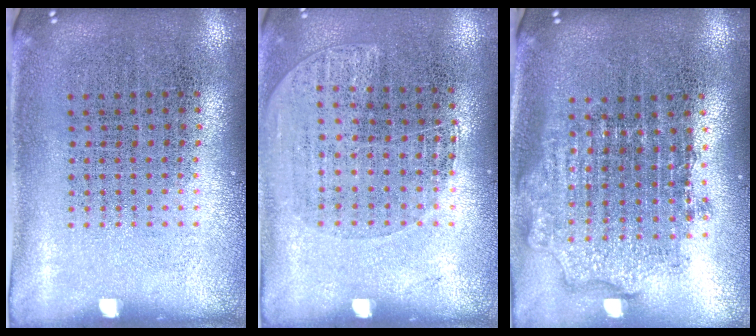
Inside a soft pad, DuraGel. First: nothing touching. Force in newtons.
{"total": 1.1, "press": 0.9, "slide": 0.6}
{"total": 1.7, "press": 1.4, "slide": 1.0}